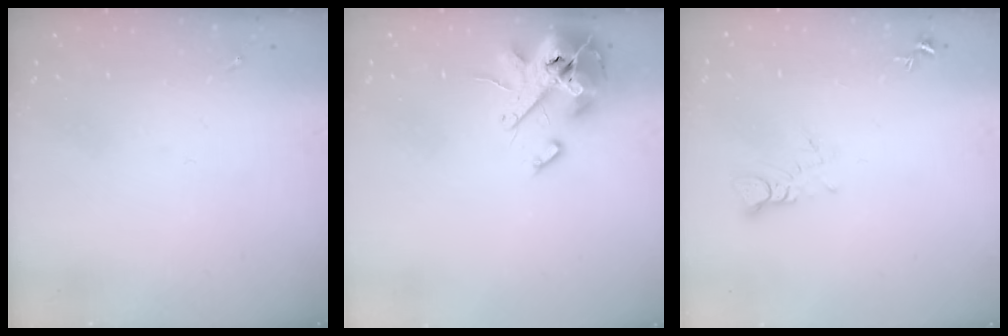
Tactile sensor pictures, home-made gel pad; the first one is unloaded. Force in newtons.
{"total": 15.4, "press": 15.2, "slide": 2.6}
{"total": 3.5, "press": 3.5, "slide": 0.2}